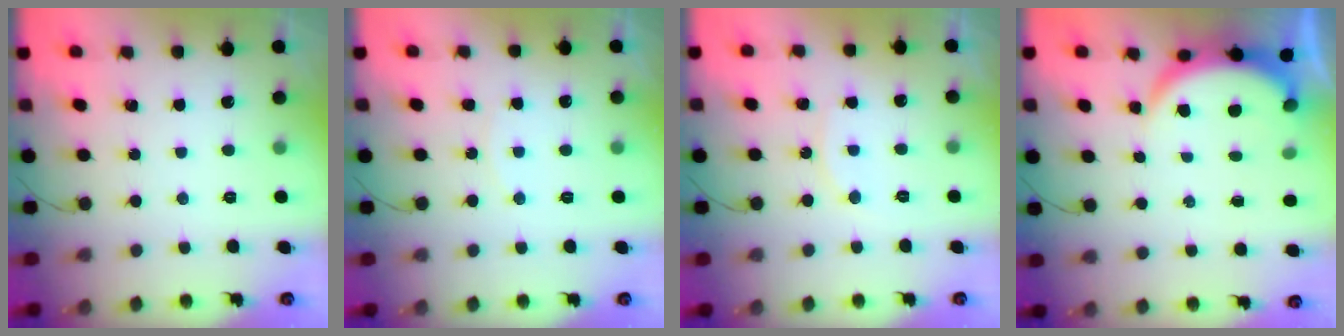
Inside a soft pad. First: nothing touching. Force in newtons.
{"total": 6.1, "press": 6.1, "slide": 0.4}
{"total": 6.8, "press": 6.8, "slide": 0.3}
{"total": 5.4, "press": 5.4, "slide": 0.4}